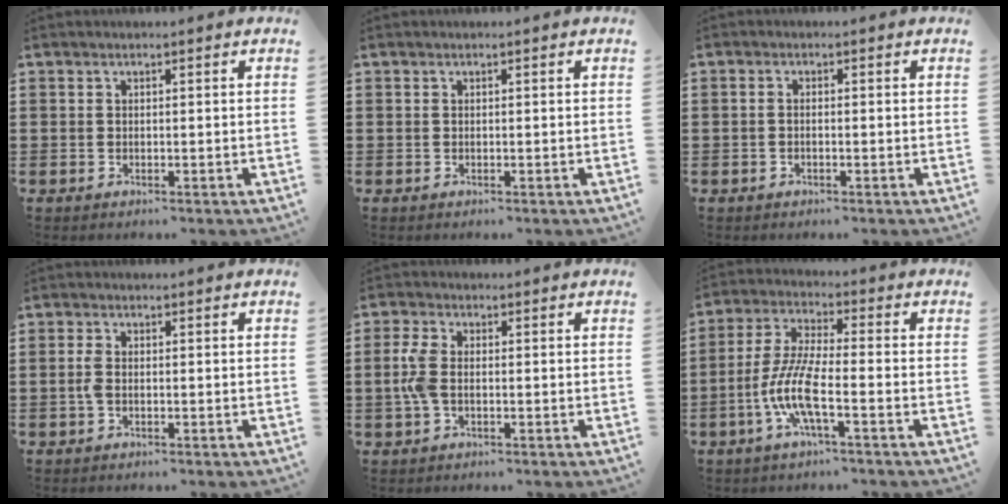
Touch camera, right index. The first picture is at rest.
{"total": 0.0}
{"total": 0.9, "force": [-0.8, 0.0, 0.5], "torque": [-0.010, -0.007, -0.014]}
{"total": 1.9, "force": [-0.4, 0.8, 1.7], "torque": [-0.047, -0.006, -0.012]}
{"total": 4.5, "force": [-0.5, 2.3, 3.8], "torque": [-0.108, -0.008, -0.018]}
{"total": 8.4, "force": [-3.4, 1.5, 7.5], "torque": [-0.179, -0.017, -0.074]}